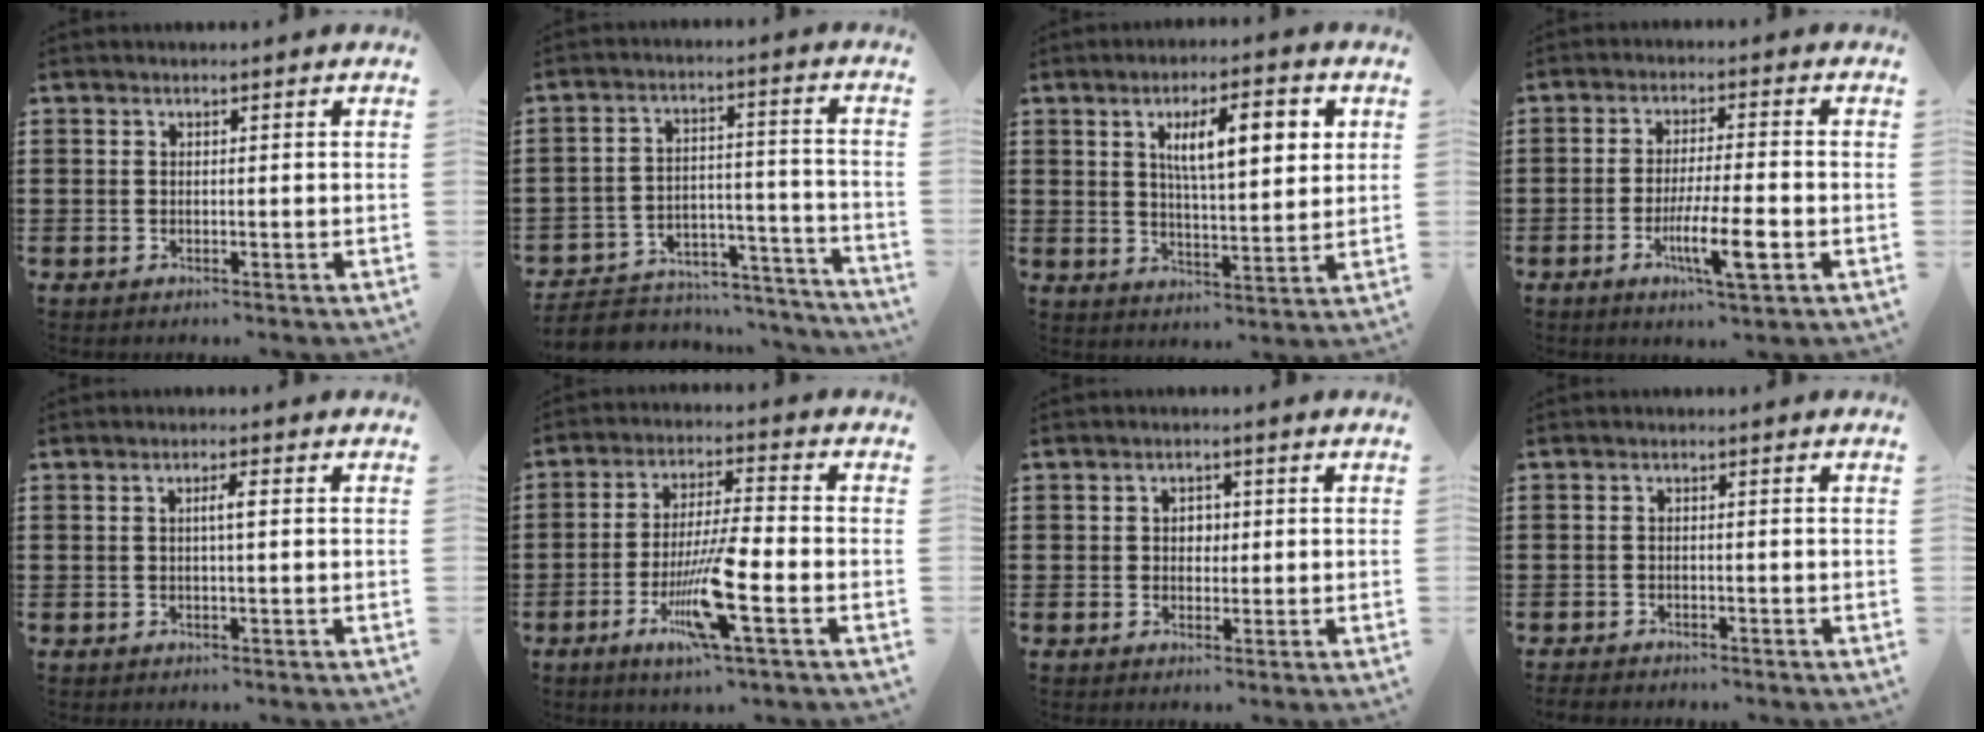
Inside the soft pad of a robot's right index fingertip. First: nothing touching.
{"total": 4.2, "force": [-3.7, 1.6, 0.8], "torque": [-0.021, 0.005, -0.078]}
{"total": 9.0, "force": [3.1, 2.9, 8.0], "torque": [-0.135, 0.001, 0.045]}
{"total": 8.3, "force": [-3.1, 1.3, 7.6], "torque": [-0.146, -0.015, -0.057]}
{"total": 2.0, "force": [0.1, 0.1, 2.0], "torque": [-0.037, 0.001, 0.000]}
{"total": 10.2, "force": [-3.7, 1.6, 9.4], "torque": [-0.185, -0.008, -0.070]}
{"total": 2.0, "force": [0.1, 1.6, 1.2], "torque": [-0.027, 0.009, 0.001]}
{"total": 1.3, "force": [-1.2, 0.3, 0.0], "torque": [-0.005, 0.001, -0.027]}